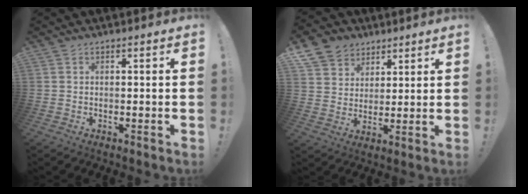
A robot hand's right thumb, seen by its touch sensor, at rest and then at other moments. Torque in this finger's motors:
{"motor_torque": [-0.51, 0.86, -0.13, 0.58, 0.26]}